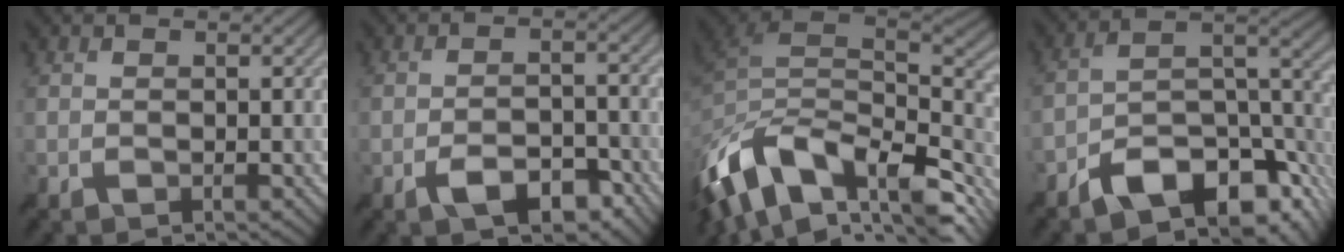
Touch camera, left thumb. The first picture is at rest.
{"total": 5.6, "force": [-3.5, 2.3, 3.8], "torque": [-0.062, 0.004, -0.058]}
{"total": 15.1, "force": [-6.8, 8.4, 10.6], "torque": [-0.252, -0.018, -0.116]}
{"total": 11.9, "force": [-8.0, 4.6, 7.5], "torque": [-0.107, -0.005, -0.149]}